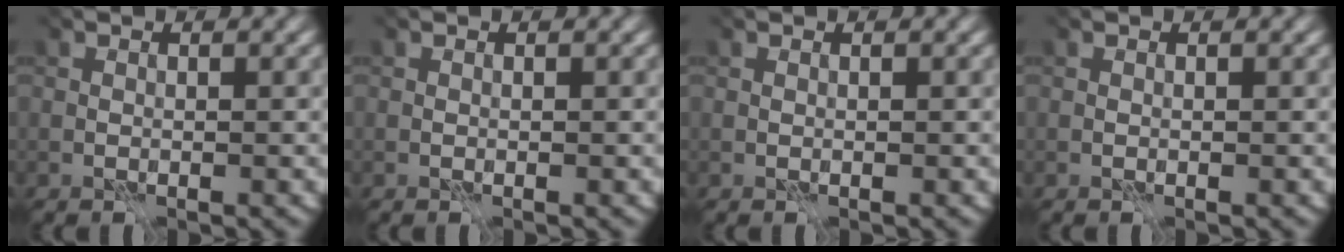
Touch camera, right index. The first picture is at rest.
{"total": 0.0}
{"total": 0.0}
{"total": 0.0}